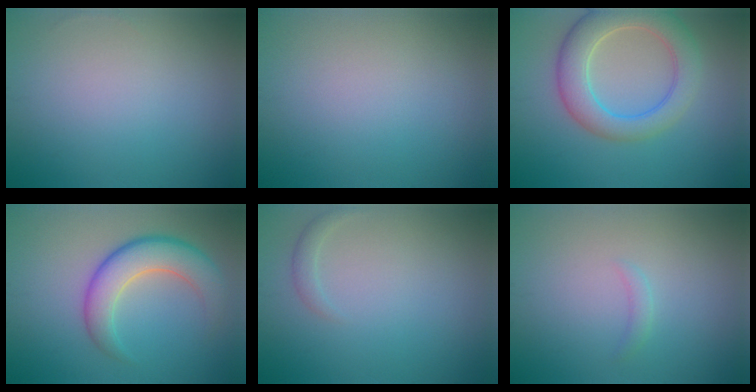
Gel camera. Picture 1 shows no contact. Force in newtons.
{"total": 0.0}
{"total": 6.3, "press": 6.3, "slide": 0.5}
{"total": 6.0, "press": 6.0, "slide": 0.3}
{"total": 1.0, "press": 1.0, "slide": 0.0}
{"total": 0.8, "press": 0.8, "slide": 0.1}